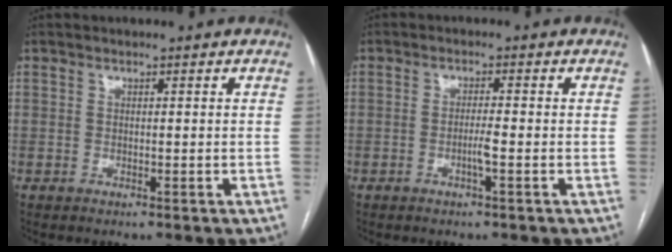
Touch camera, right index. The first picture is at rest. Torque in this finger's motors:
{"motor_torque": [-0.11, 0.00, -0.09, 0.00]}